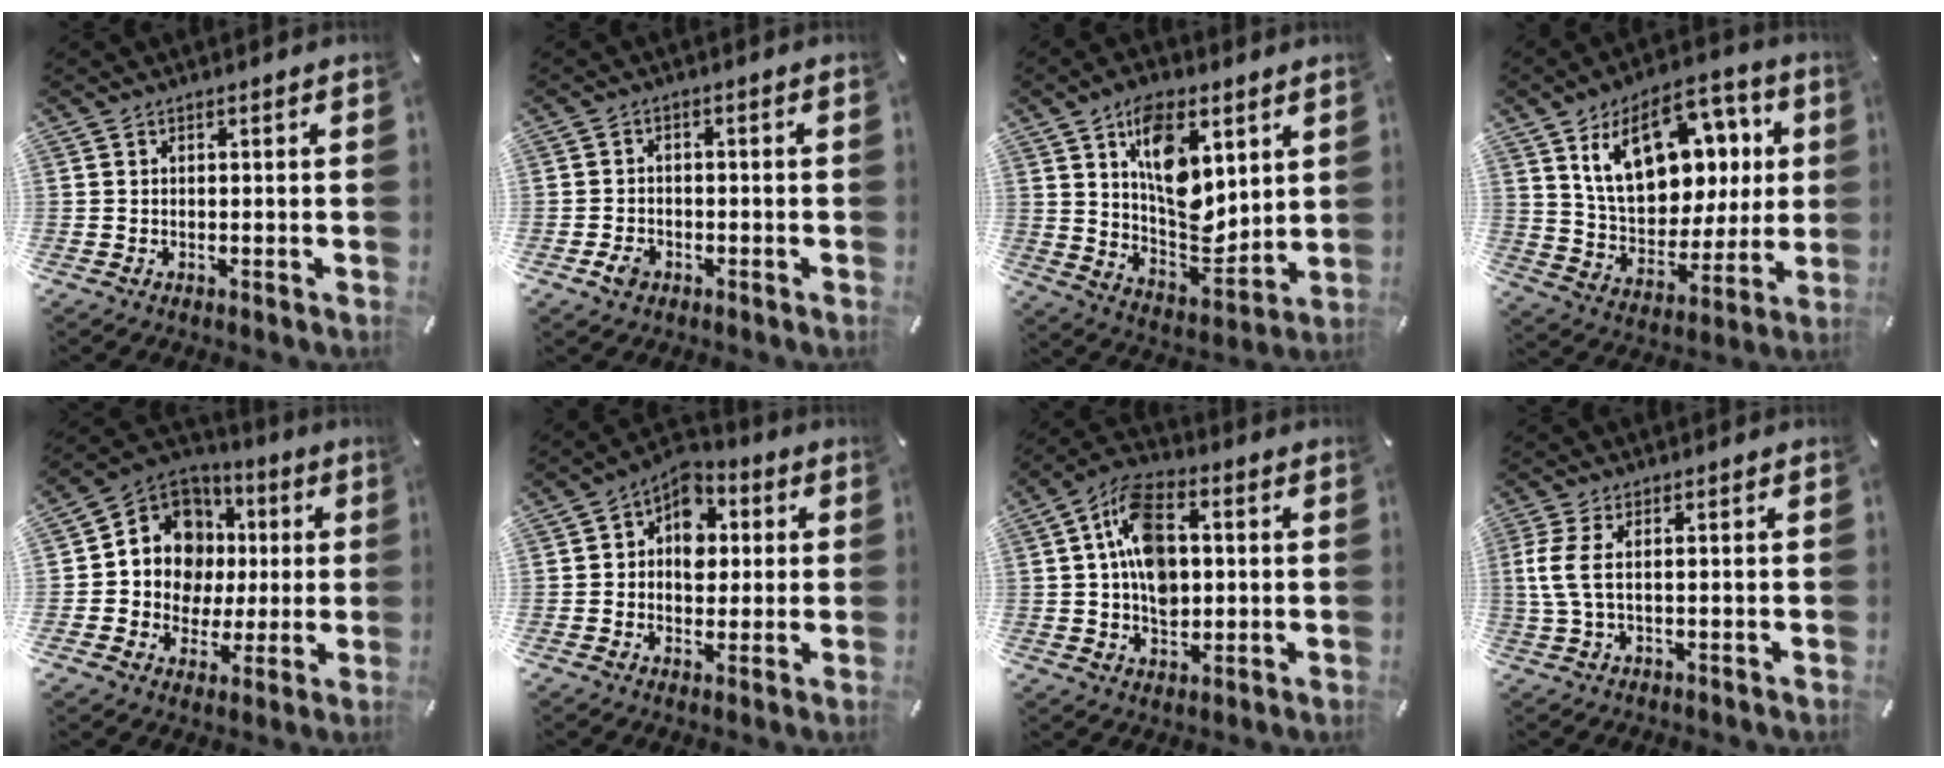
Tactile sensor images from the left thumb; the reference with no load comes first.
{"total": 3.5, "force": [-1.8, 2.6, 1.6], "torque": [-0.033, 0.006, -0.034]}
{"total": 14.6, "force": [6.5, 8.1, 10.3], "torque": [-0.168, -0.033, 0.114]}
{"total": 19.5, "force": [8.3, 12.8, 12.2], "torque": [-0.198, -0.033, 0.151]}
{"total": 12.0, "force": [1.7, 11.4, 3.6], "torque": [-0.076, -0.022, 0.040]}
{"total": 8.2, "force": [0.5, 6.9, 4.5], "torque": [-0.055, -0.004, 0.003]}
{"total": 12.5, "force": [1.4, 8.6, 9.0], "torque": [-0.173, 0.008, 0.025]}
{"total": 4.9, "force": [0.5, 1.0, 4.8], "torque": [-0.109, -0.013, 0.004]}